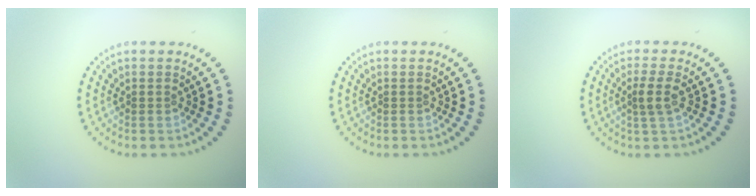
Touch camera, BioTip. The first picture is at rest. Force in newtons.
{"total": 0.0}
{"total": 1.9, "press": 1.7, "slide": 1.0}